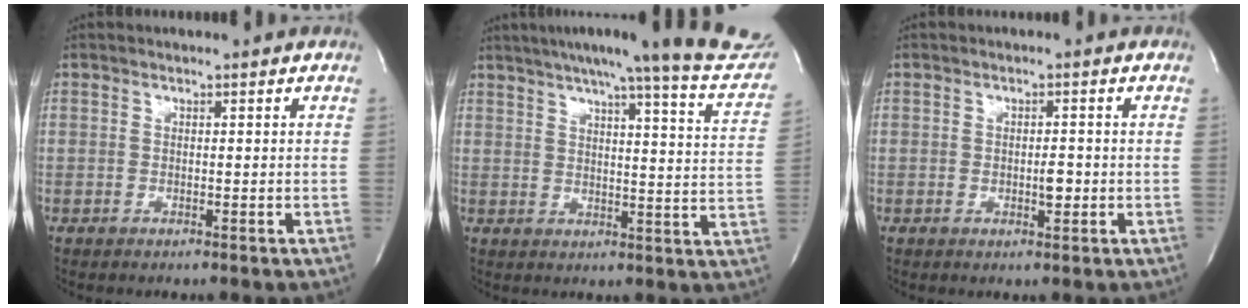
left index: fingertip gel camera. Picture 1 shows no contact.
{"total": 23.3, "force": [20.8, 0.9, 10.6], "torque": [-0.146, -0.063, 0.236]}
{"total": 2.3, "force": [-0.8, 0.9, 1.9], "torque": [-0.032, -0.004, -0.010]}